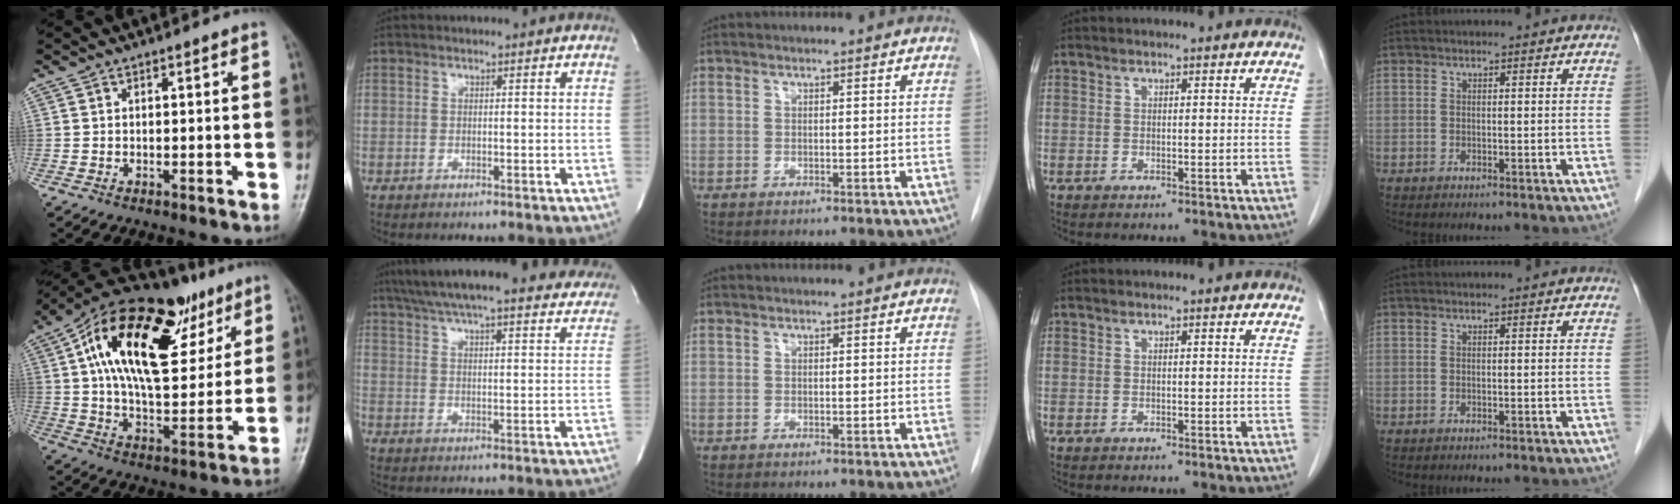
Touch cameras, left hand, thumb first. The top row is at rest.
{"thumb": {"total": 29.4, "force": [12.7, 14.5, 22.2], "torque": [-0.340, -0.001, 0.206]}, "index": {"total": 32.1, "force": [28.5, 5.1, 13.9], "torque": [-0.234, -0.038, 0.353]}}